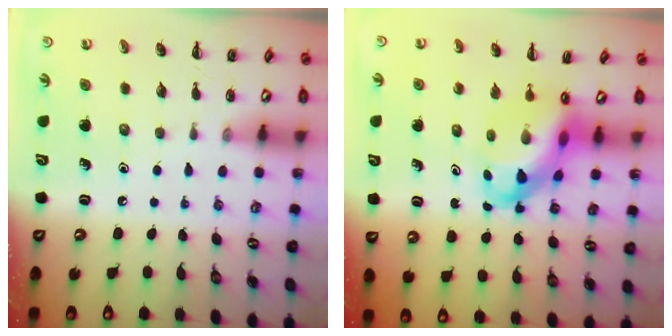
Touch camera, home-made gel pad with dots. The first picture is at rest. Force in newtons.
{"total": 10.5, "press": 10.1, "slide": 3.1}